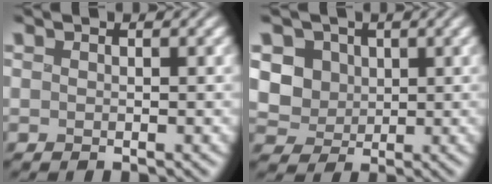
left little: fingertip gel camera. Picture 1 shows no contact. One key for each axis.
{"total": 5.4, "fx": 0.9, "fy": 4.7, "fz": 2.5, "tx": -0.063, "ty": 0.008, "tz": 0.007}